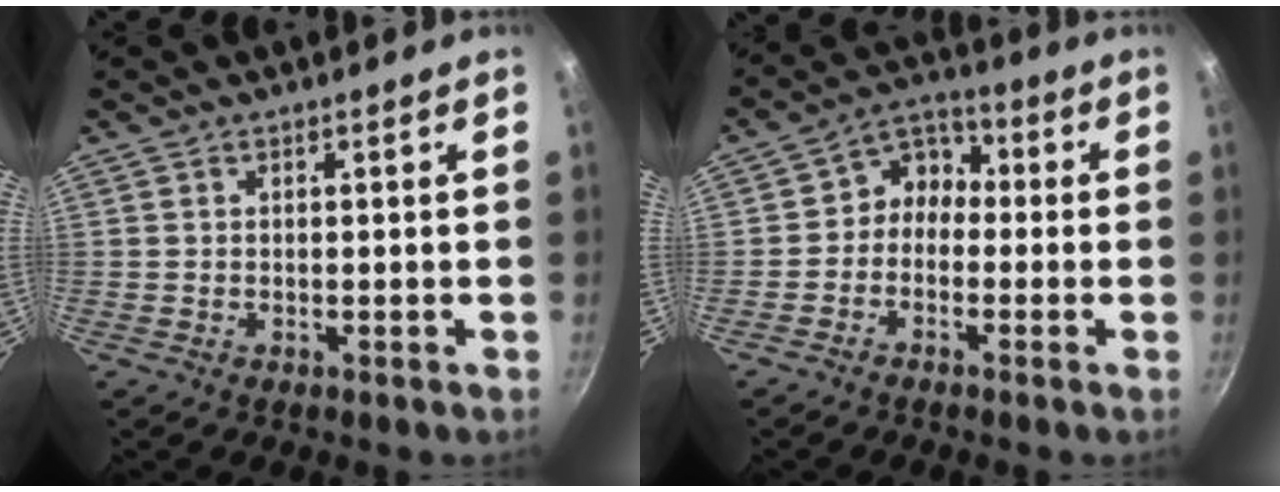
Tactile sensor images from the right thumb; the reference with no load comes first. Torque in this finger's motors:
{"motor_torque": [-0.16, 0.24, 0.04, 0.08, 0.02]}